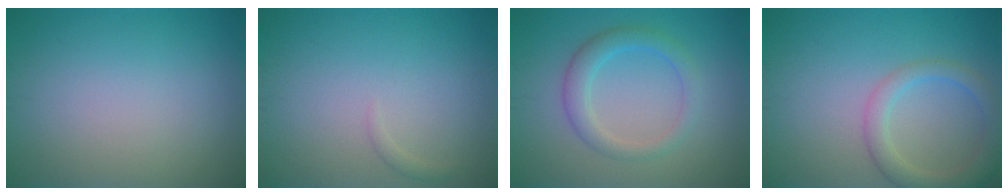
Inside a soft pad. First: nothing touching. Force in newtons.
{"total": 0.6, "press": 0.6, "slide": 0.1}
{"total": 3.1, "press": 3.1, "slide": 0.2}
{"total": 3.7, "press": 3.7, "slide": 0.2}